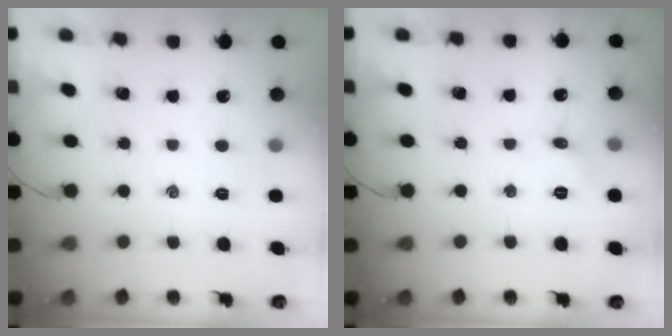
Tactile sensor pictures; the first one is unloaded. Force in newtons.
{"total": 5.9, "press": 5.6, "slide": 1.8}